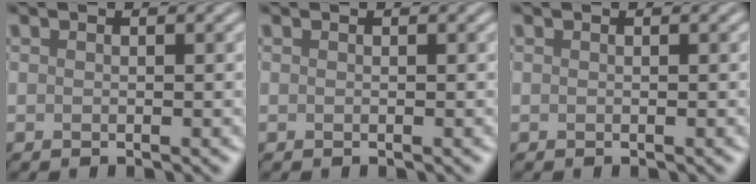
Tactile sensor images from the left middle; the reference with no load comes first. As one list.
[{"total": 0.0}, {"total": 0.0}]